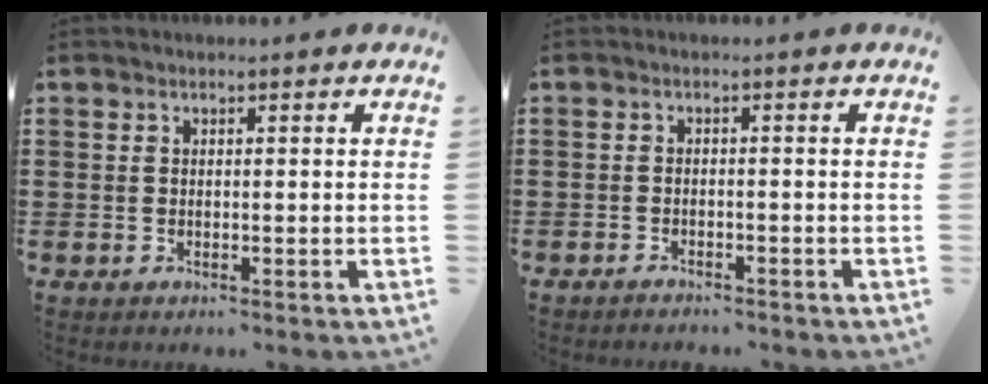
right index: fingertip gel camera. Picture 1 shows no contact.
{"total": 1.3, "force": [-1.3, 0.2, 0.0], "torque": [-0.004, 0.004, -0.027]}